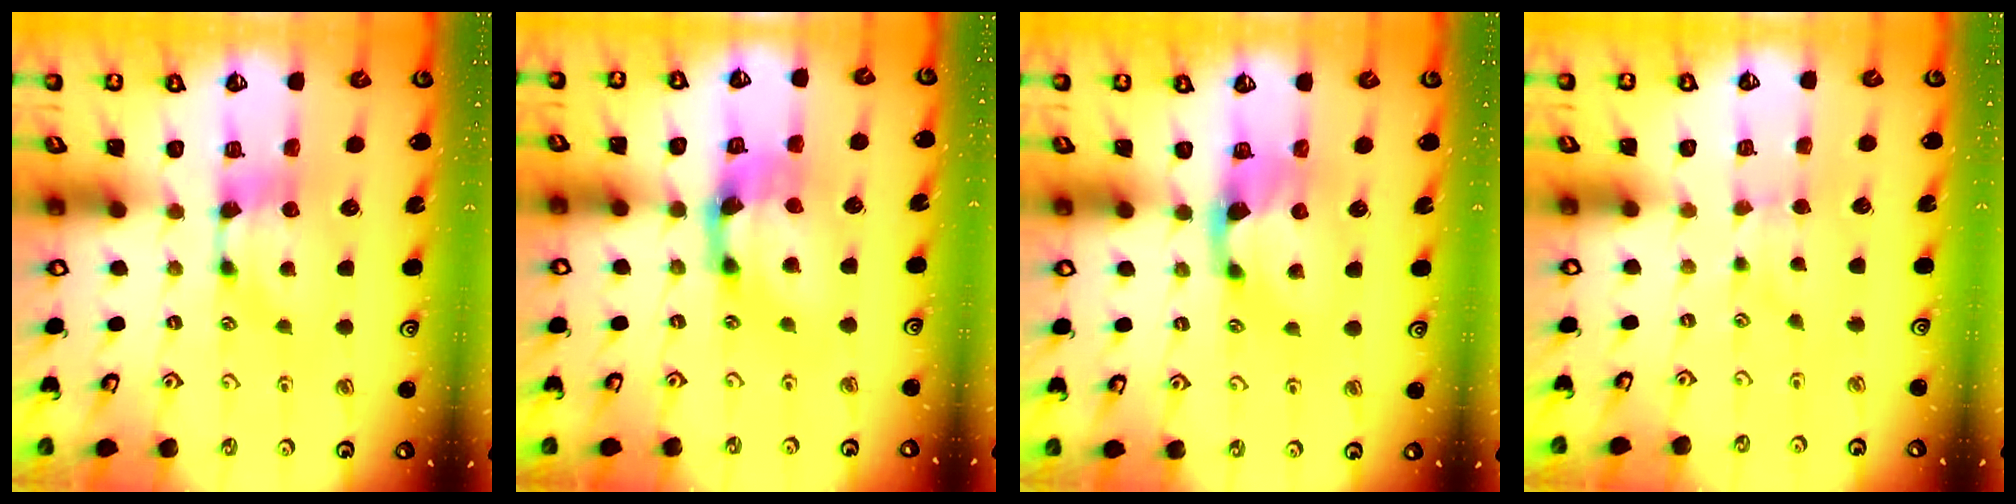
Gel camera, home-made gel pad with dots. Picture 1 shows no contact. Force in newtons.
{"total": 3.8, "press": 3.2, "slide": 2.0}
{"total": 1.5, "press": 1.2, "slide": 0.9}
{"total": 2.5, "press": 2.4, "slide": 0.5}